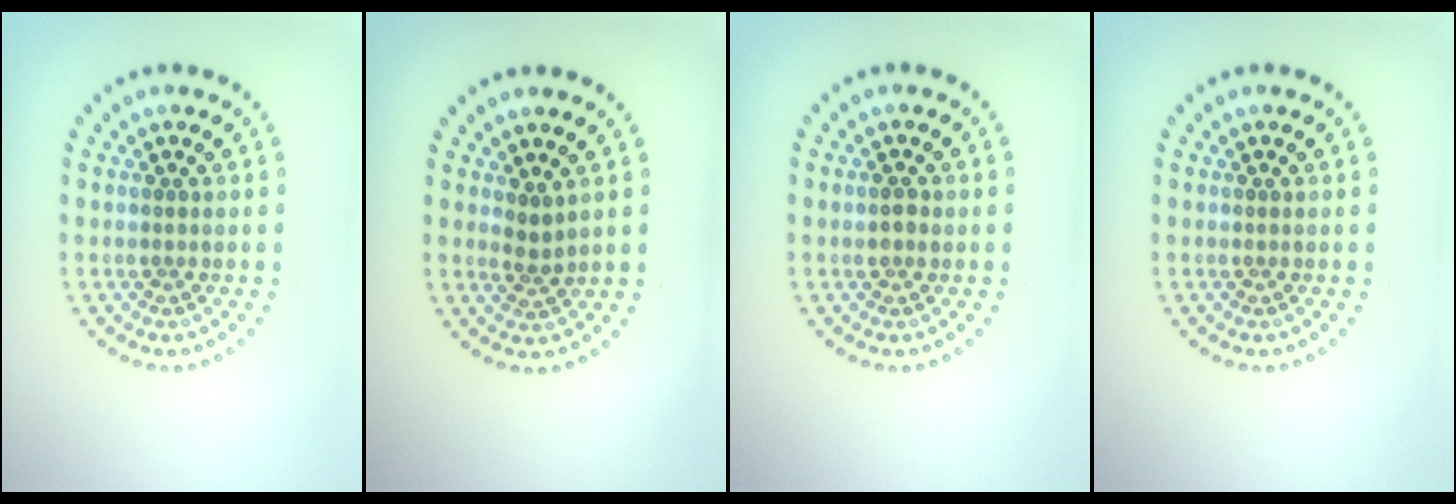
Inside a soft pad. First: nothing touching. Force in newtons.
{"total": 1.5, "press": 1.0, "slide": 1.1}
{"total": 1.2, "press": 1.2, "slide": 0.2}
{"total": 0.0}